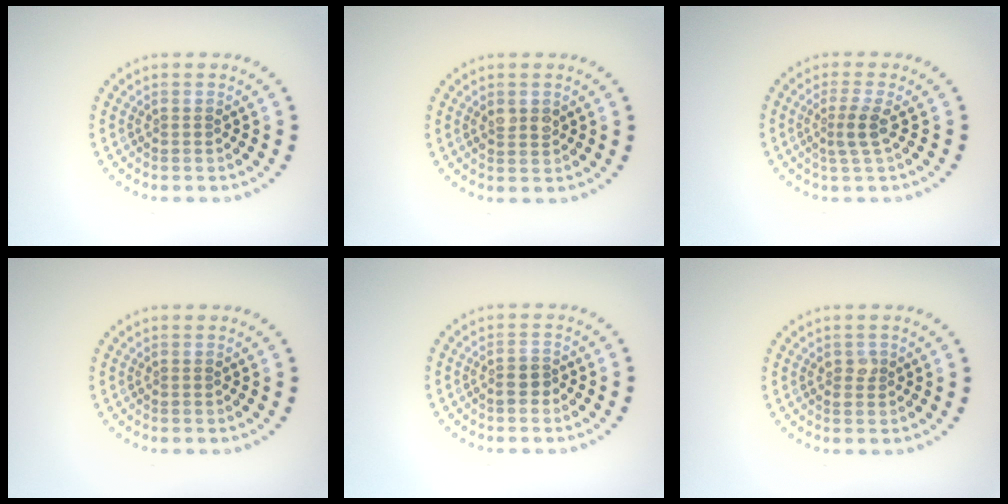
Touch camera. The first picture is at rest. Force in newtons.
{"total": 1.7, "press": 1.7, "slide": 0.3}
{"total": 2.0, "press": 1.5, "slide": 1.3}
{"total": 0.0}
{"total": 1.6, "press": 1.4, "slide": 0.7}
{"total": 1.1, "press": 1.1, "slide": 0.1}